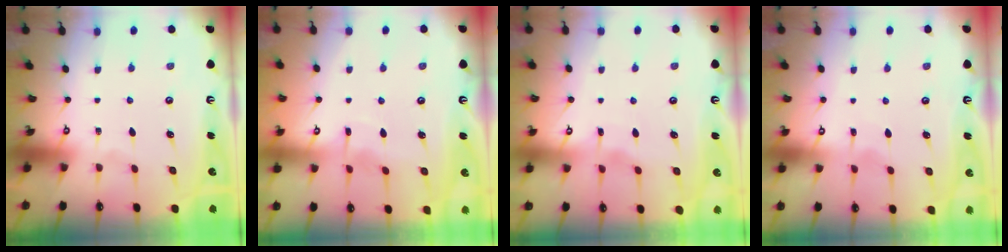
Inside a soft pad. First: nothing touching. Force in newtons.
{"total": 2.8, "press": 2.8, "slide": 0.3}
{"total": 2.8, "press": 2.8, "slide": 0.4}
{"total": 3.5, "press": 3.4, "slide": 0.4}